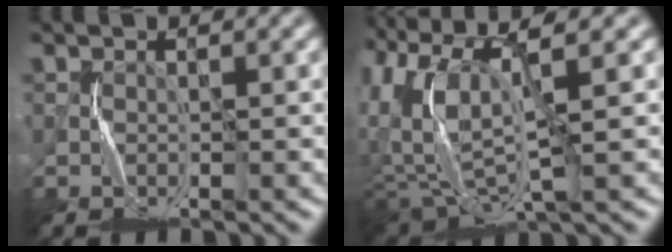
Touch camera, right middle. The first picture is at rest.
{"total": 10.1, "force": [3.3, 4.5, 8.4], "torque": [-0.204, 0.000, 0.069]}